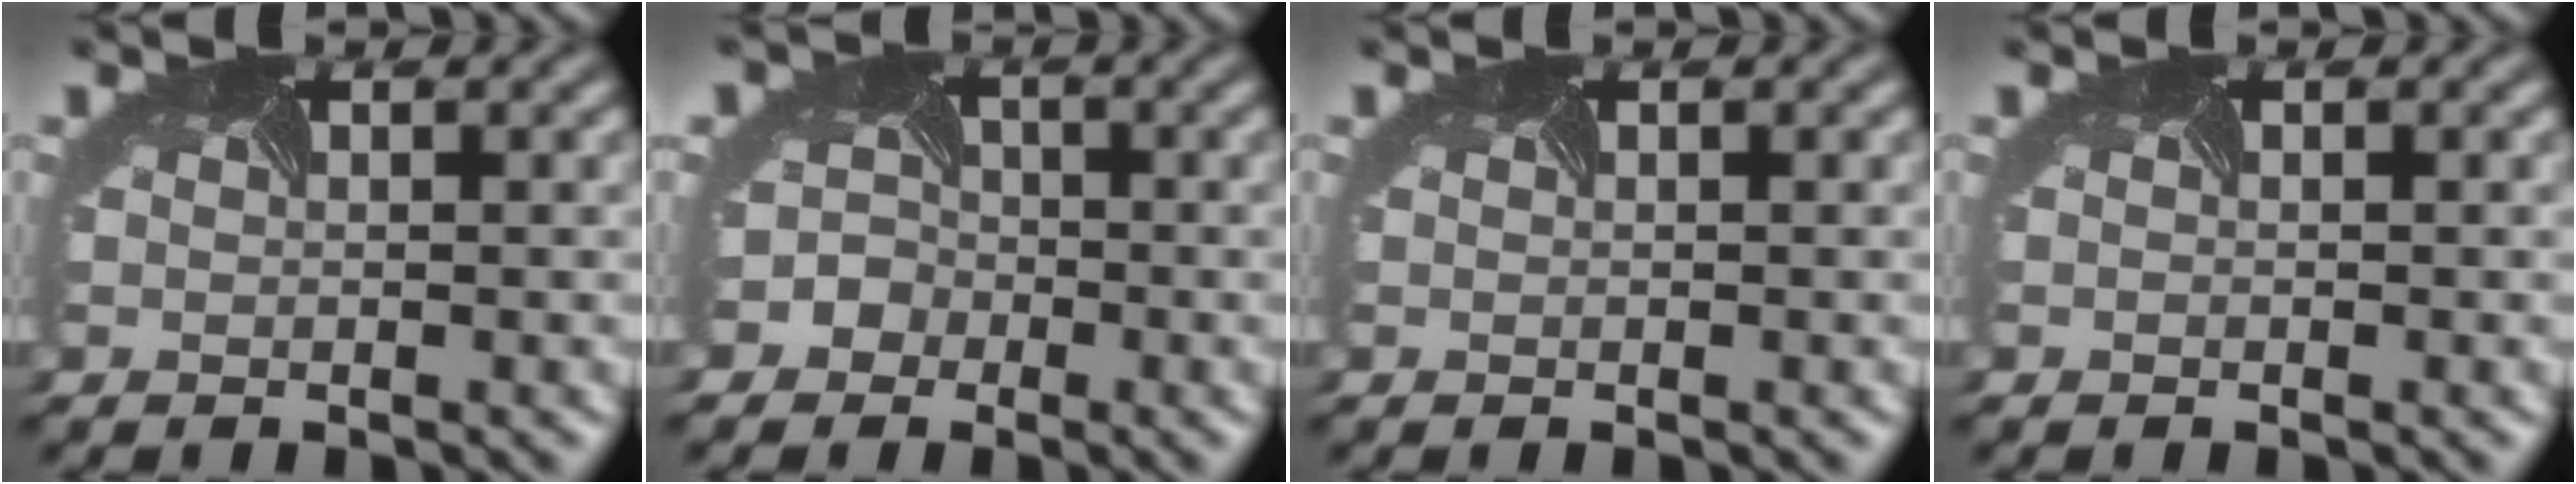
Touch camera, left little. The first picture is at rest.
{"total": 3.1, "force": [-1.7, 2.7, -0.2], "torque": [0.019, 0.017, -0.041]}
{"total": 0.0}
{"total": 0.0}